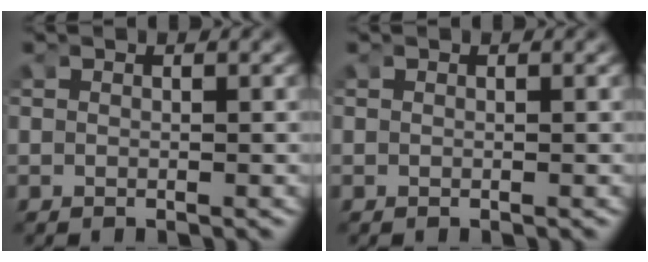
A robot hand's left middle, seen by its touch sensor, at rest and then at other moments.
{"total": 0.0}